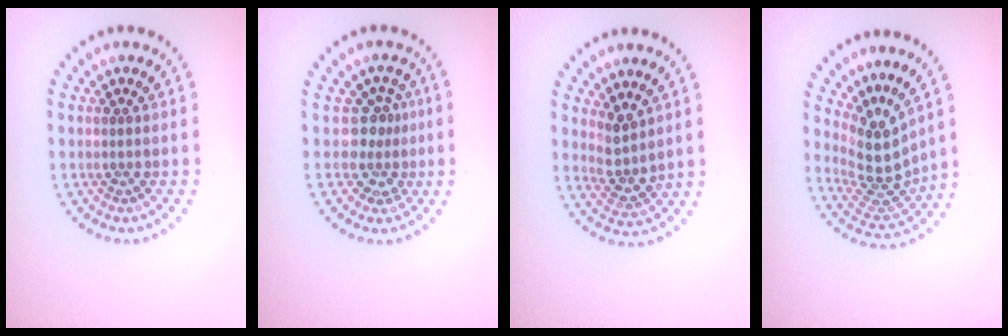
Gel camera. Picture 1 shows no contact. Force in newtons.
{"total": 2.5, "press": 1.8, "slide": 1.7}
{"total": 2.6, "press": 2.0, "slide": 1.6}
{"total": 4.4, "press": 3.1, "slide": 3.1}